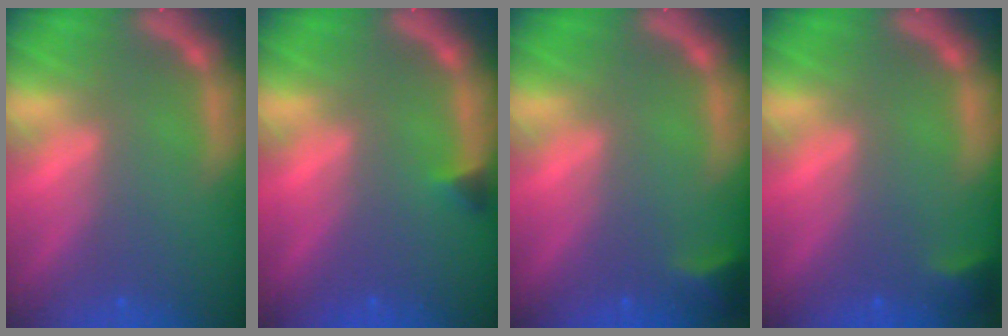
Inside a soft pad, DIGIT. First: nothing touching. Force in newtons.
{"total": 0.9}
{"total": 1.9}
{"total": 1.4}